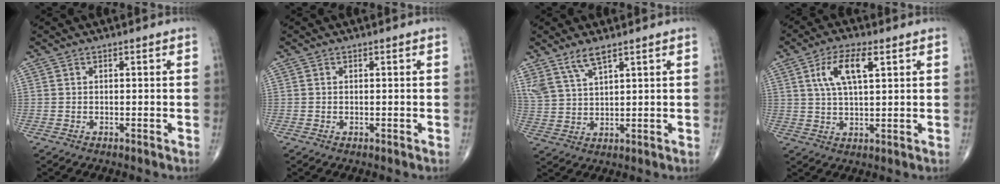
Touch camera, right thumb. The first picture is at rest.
{"total": 0.0}
{"total": 6.1, "force": [4.5, 1.8, 3.8], "torque": [-0.079, -0.014, 0.095]}
{"total": 8.6, "force": [3.2, 3.3, 7.3], "torque": [-0.138, -0.001, 0.062]}